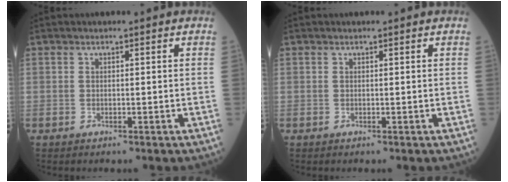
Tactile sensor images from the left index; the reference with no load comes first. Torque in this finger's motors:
{"motor_torque": [-0.01, 0.09, -0.01, 0.01]}